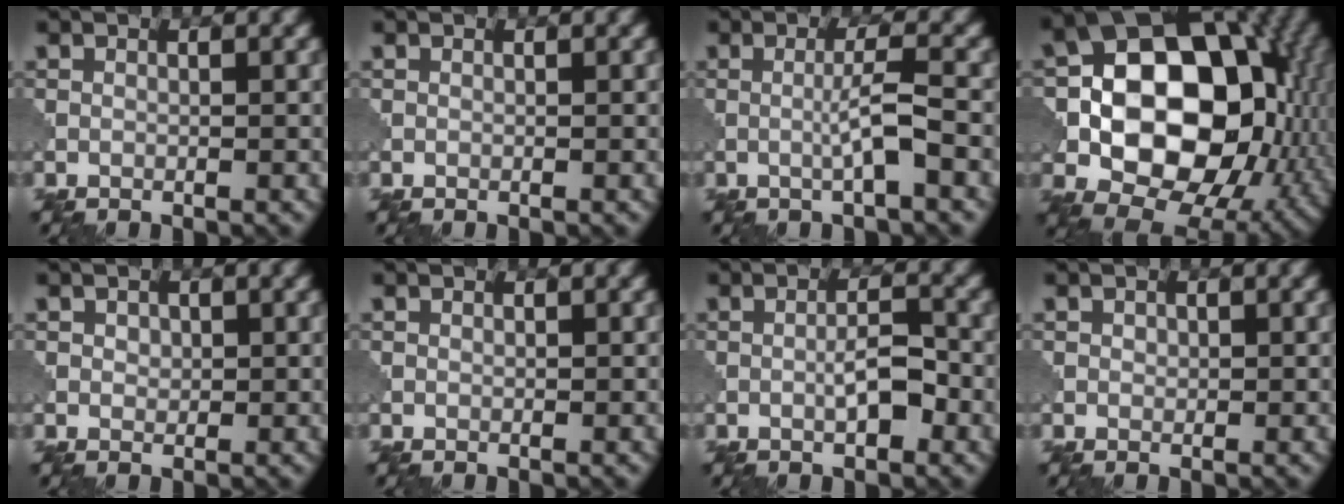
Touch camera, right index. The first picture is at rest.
{"total": 0.0}
{"total": 2.8, "force": [-0.5, 0.1, 2.8], "torque": [-0.051, 0.005, -0.015]}
{"total": 16.4, "force": [-1.3, 11.5, 11.6], "torque": [-0.175, 0.006, -0.032]}
{"total": 0.9, "force": [0.3, 0.7, 0.4], "torque": [-0.007, -0.001, 0.006]}
{"total": 0.0}
{"total": 2.6, "force": [-0.7, 0.7, 2.4], "torque": [-0.044, 0.004, -0.016]}
{"total": 0.6, "force": [0.2, 0.5, 0.2], "torque": [-0.004, -0.001, 0.002]}